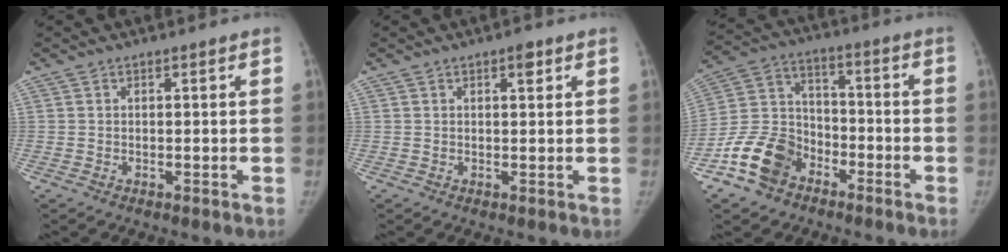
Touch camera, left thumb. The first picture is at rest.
{"total": 2.0, "force": [1.1, 0.8, 1.5], "torque": [-0.014, -0.002, 0.013]}
{"total": 12.7, "force": [-7.6, 8.7, 5.2], "torque": [-0.086, 0.055, -0.150]}